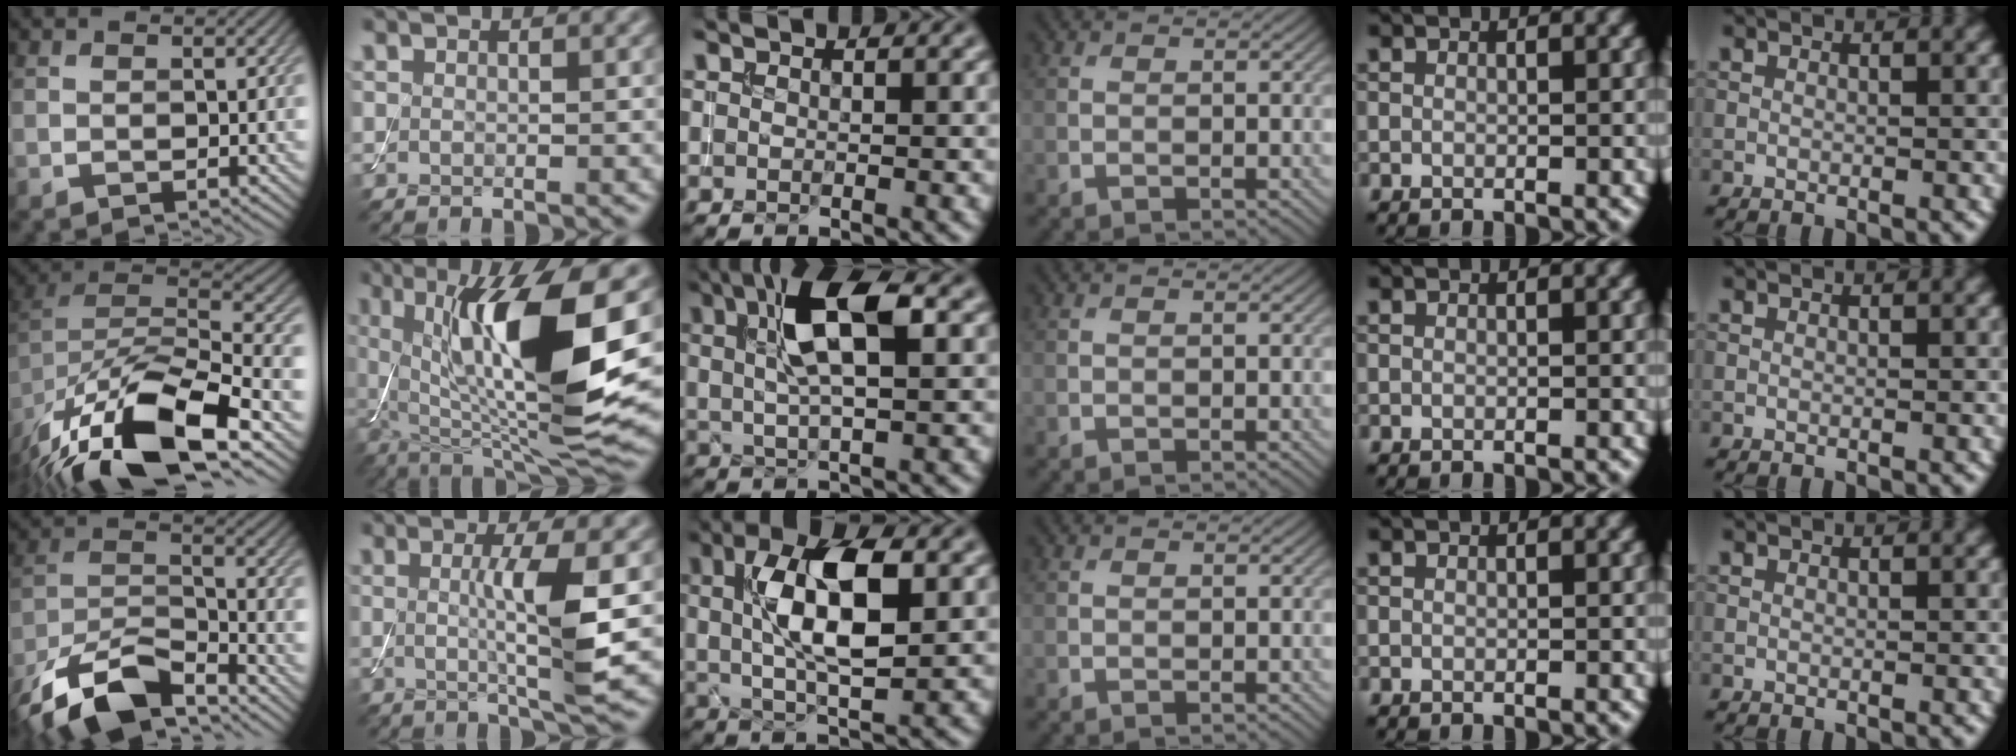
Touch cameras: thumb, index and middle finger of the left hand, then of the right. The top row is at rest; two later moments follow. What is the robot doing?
{"motion": "assemble", "object": "toy tower of hanoi"}